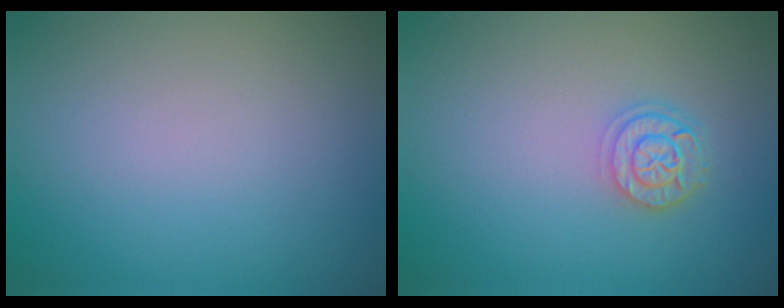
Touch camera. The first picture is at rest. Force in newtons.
{"total": 2.5, "press": 2.0, "slide": 1.4}